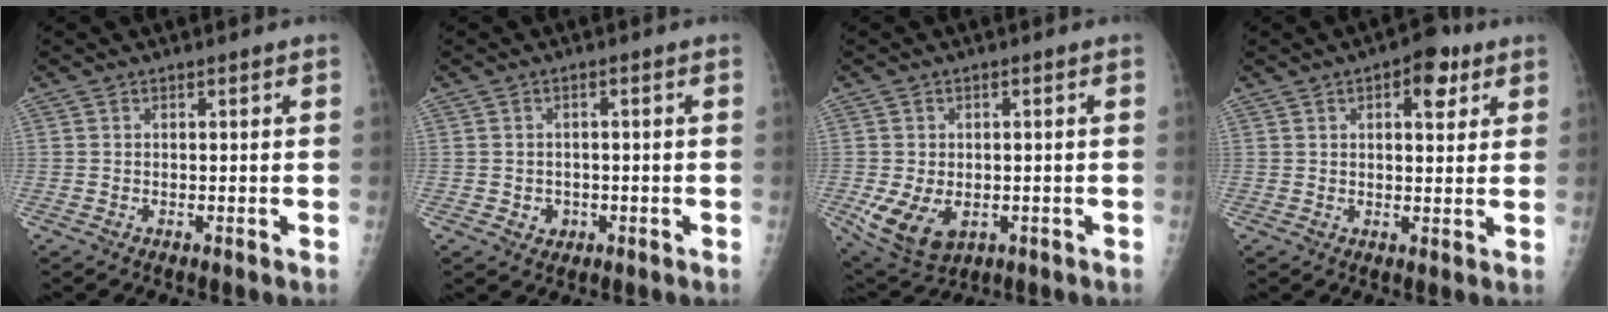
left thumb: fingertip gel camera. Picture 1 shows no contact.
{"total": 2.4, "force": [-0.7, 2.2, 0.8], "torque": [-0.001, 0.005, -0.004]}
{"total": 9.9, "force": [-2.0, 6.6, 7.2], "torque": [-0.126, -0.007, -0.014]}
{"total": 6.8, "force": [3.3, 3.3, 5.0], "torque": [-0.044, -0.008, 0.038]}